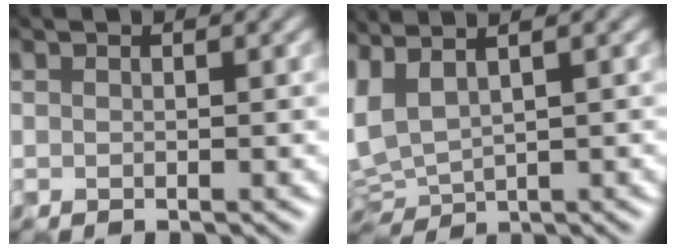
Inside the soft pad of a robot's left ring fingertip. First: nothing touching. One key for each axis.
{"total": 3.2, "fx": 1.8, "fy": 1.3, "fz": 2.3, "tx": -0.070, "ty": 0.013, "tz": 0.038}